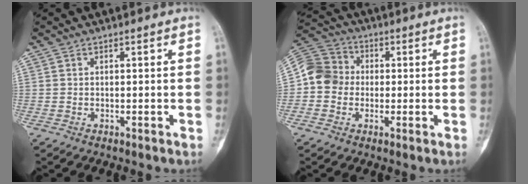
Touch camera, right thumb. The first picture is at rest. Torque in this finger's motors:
{"motor_torque": [0.92, 0.86, 0.27, -0.12, 0.00]}